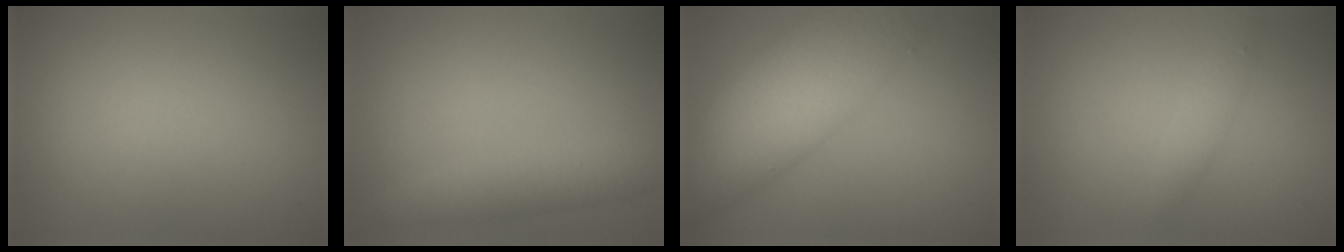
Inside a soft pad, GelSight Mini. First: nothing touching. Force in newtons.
{"total": 3.3, "press": 3.3, "slide": 0.1}
{"total": 13.6, "press": 13.6, "slide": 0.7}
{"total": 1.6, "press": 1.6, "slide": 0.1}